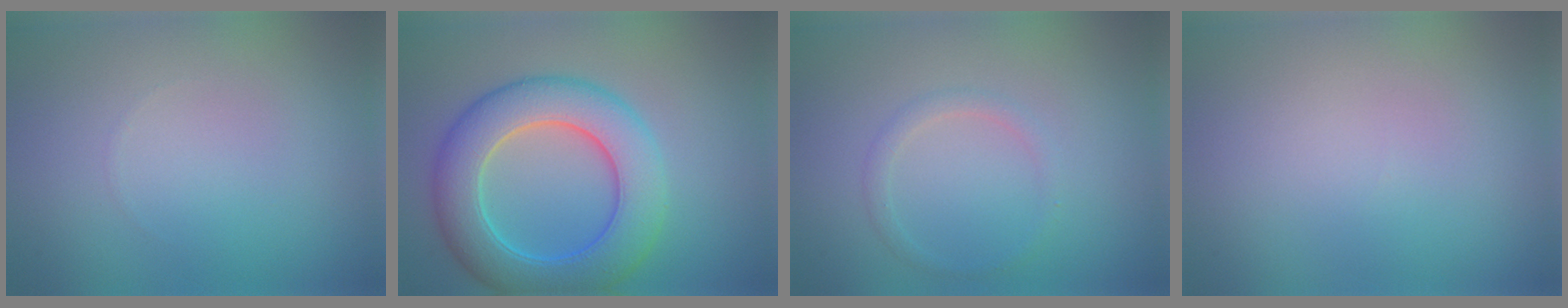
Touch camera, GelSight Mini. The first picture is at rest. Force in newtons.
{"total": 8.6, "press": 8.6, "slide": 0.2}
{"total": 1.3, "press": 1.3, "slide": 0.1}
{"total": 0.0}